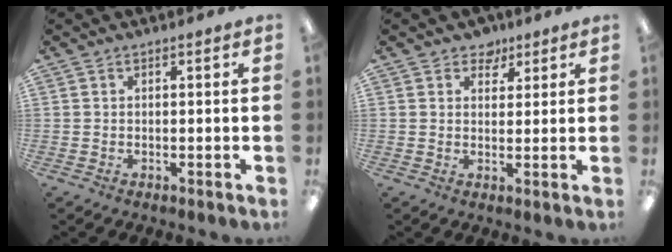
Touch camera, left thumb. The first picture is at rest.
{"total": 4.4, "force": [3.0, 3.0, 0.8], "torque": [-0.003, -0.011, 0.052]}